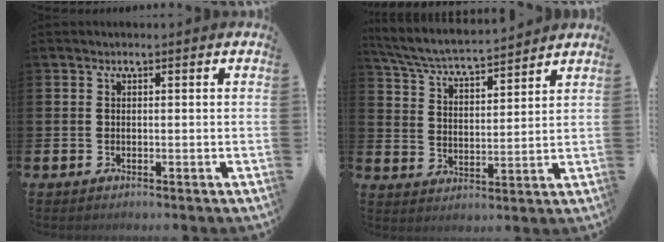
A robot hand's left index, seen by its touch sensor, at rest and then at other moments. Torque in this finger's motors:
{"motor_torque": [0.72, -0.88, 0.23, 0.15]}